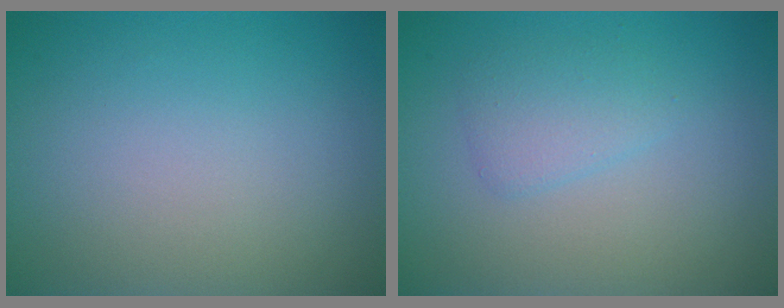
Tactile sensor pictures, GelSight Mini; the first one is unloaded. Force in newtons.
{"total": 1.9, "press": 1.9, "slide": 0.1}